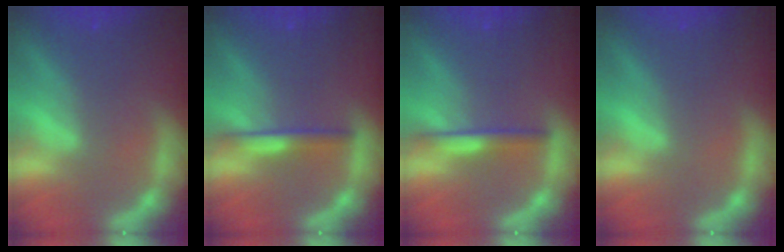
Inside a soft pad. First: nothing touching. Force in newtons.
{"total": 2.4}
{"total": 2.4}
{"total": 0.0}